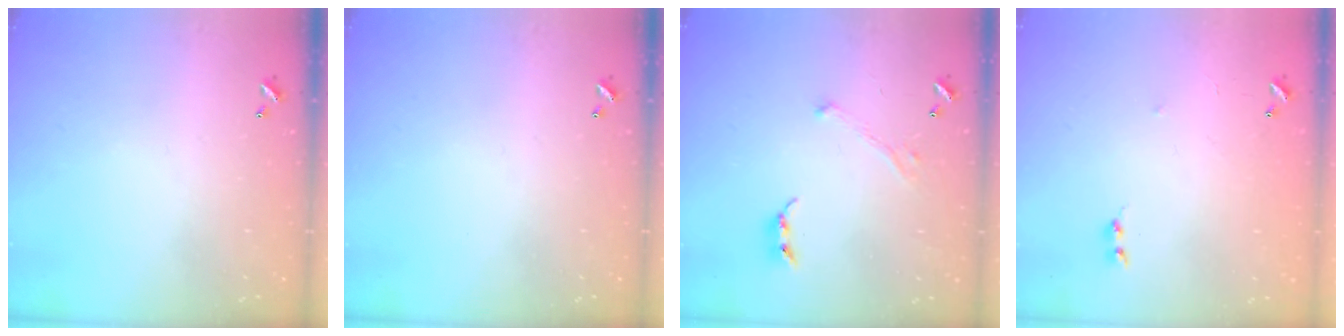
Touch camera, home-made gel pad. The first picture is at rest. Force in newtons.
{"total": 0.0}
{"total": 1.8, "press": 1.6, "slide": 0.9}
{"total": 6.4, "press": 6.3, "slide": 0.6}